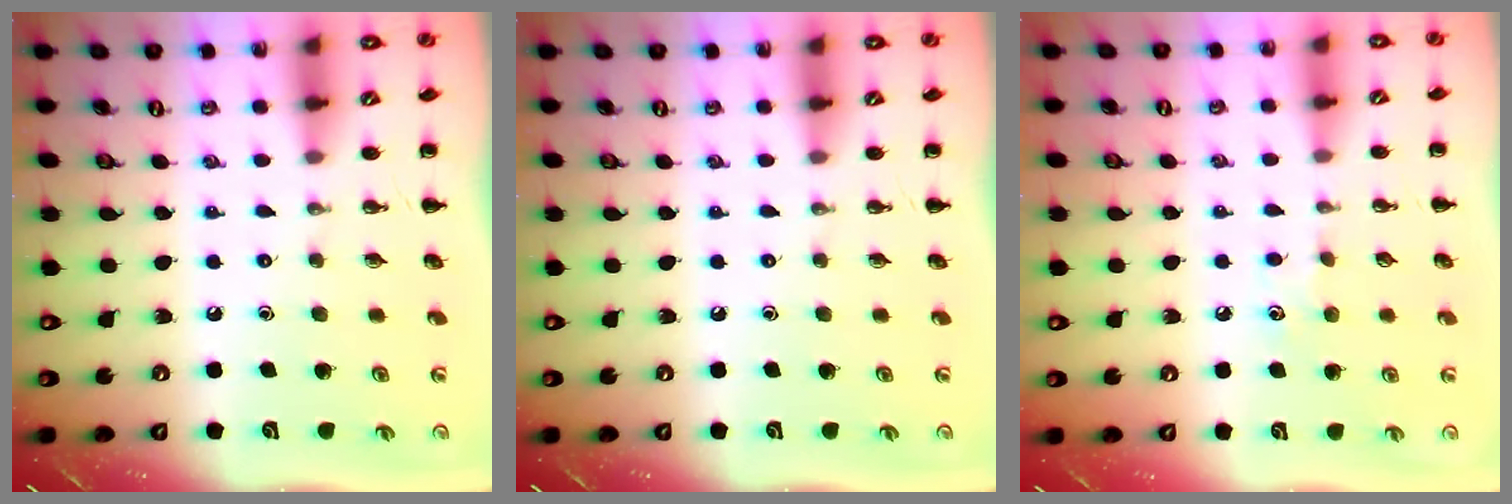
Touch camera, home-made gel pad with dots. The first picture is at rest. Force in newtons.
{"total": 0.0}
{"total": 4.7, "press": 4.4, "slide": 1.5}